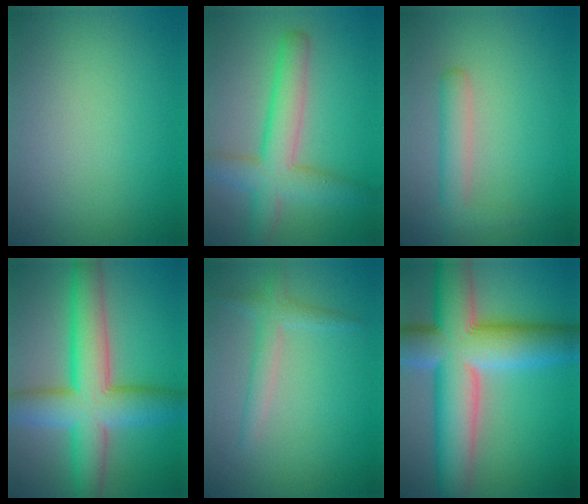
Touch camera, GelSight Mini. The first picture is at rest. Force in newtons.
{"total": 5.9, "press": 5.9, "slide": 0.1}
{"total": 2.8, "press": 2.8, "slide": 0.2}
{"total": 9.7, "press": 9.7, "slide": 0.2}
{"total": 2.1, "press": 2.1, "slide": 0.1}
{"total": 13.8, "press": 13.8, "slide": 0.5}